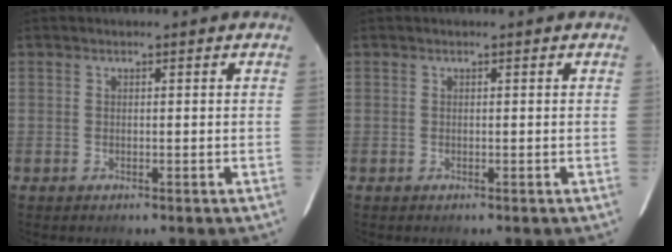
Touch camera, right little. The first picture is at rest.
{"total": 0.0}